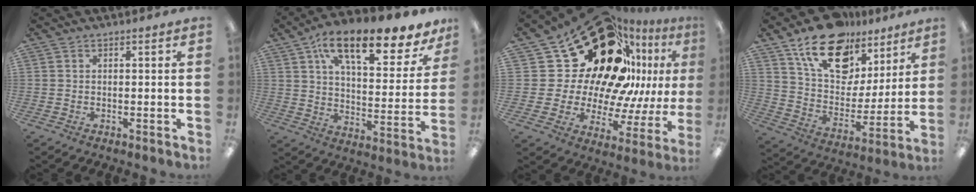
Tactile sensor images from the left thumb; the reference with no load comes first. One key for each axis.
{"total": 17.5, "fx": 11.9, "fy": 6.2, "fz": 11.3, "tx": -0.173, "ty": -0.074, "tz": 0.197}
{"total": 34.1, "fx": 15.9, "fy": 21.0, "fz": 21.7, "tx": -0.348, "ty": -0.131, "tz": 0.325}
{"total": 18.3, "fx": 12.3, "fy": 10.7, "fz": 8.3, "tx": -0.148, "ty": -0.064, "tz": 0.222}